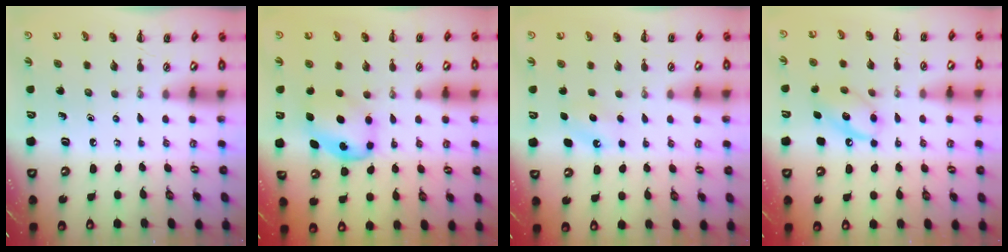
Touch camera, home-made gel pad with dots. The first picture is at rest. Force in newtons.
{"total": 6.3, "press": 6.2, "slide": 0.7}
{"total": 5.3, "press": 5.2, "slide": 1.2}
{"total": 11.7, "press": 11.6, "slide": 1.5}